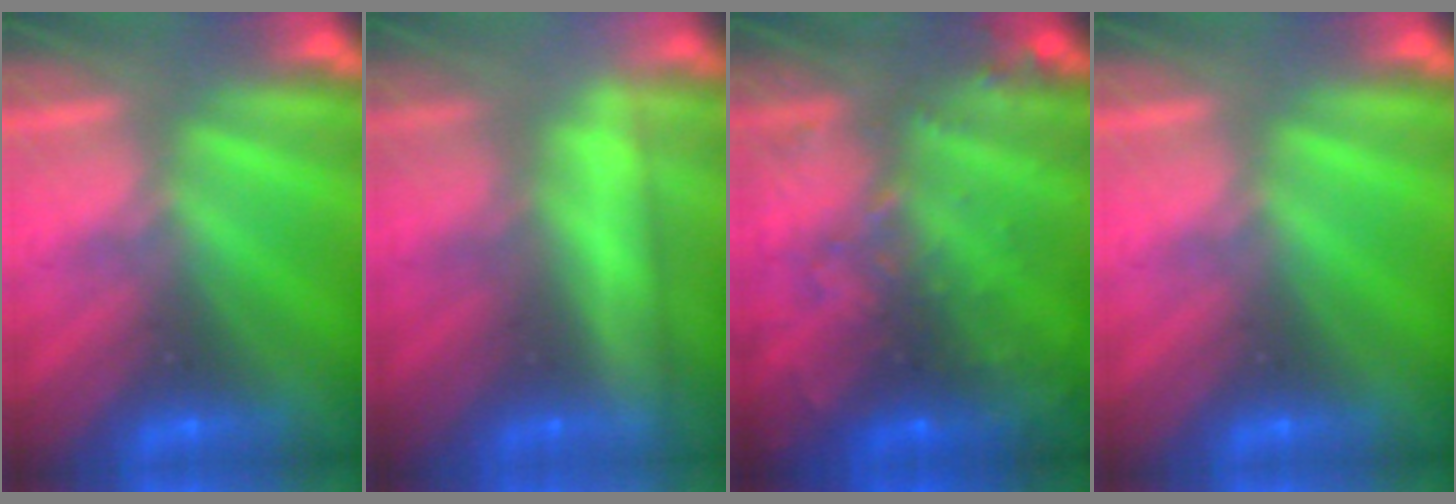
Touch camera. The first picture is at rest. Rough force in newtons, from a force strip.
{"total": 2.4}
{"total": 7.1}
{"total": 0.0}